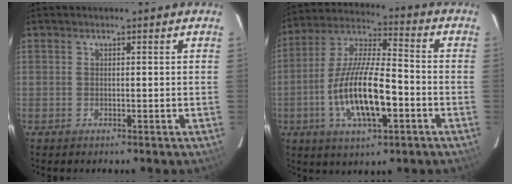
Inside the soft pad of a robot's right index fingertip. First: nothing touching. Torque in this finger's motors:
{"motor_torque": [1.28, -0.86, 1.05, 0.21]}